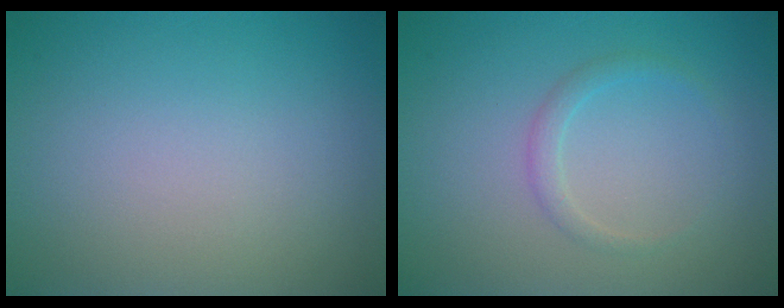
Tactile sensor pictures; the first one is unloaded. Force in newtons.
{"total": 1.3, "press": 1.3, "slide": 0.1}